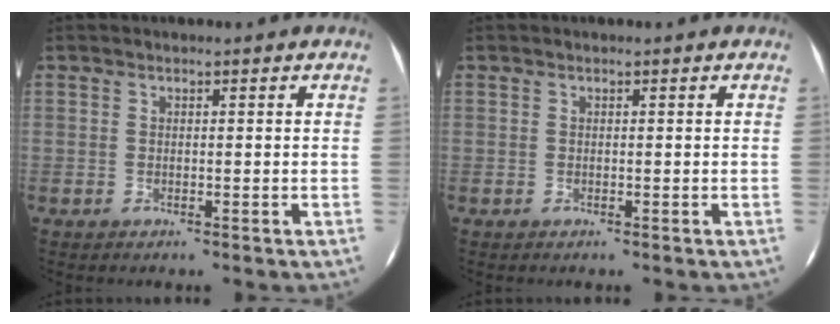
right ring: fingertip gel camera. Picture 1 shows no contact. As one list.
[{"total": 0.0}]